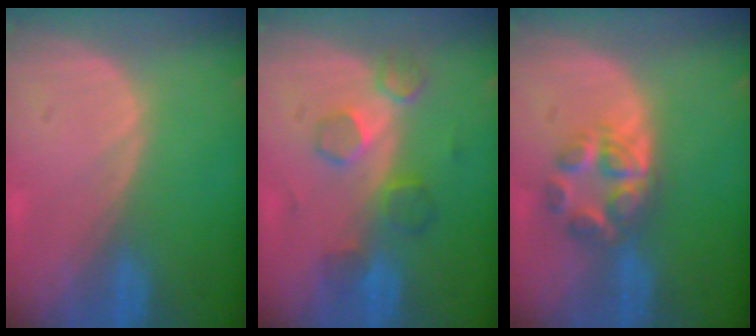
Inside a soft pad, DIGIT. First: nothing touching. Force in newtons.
{"total": 5.7, "press": 5.5, "slide": 1.3}
{"total": 6.0, "press": 5.5, "slide": 2.2}